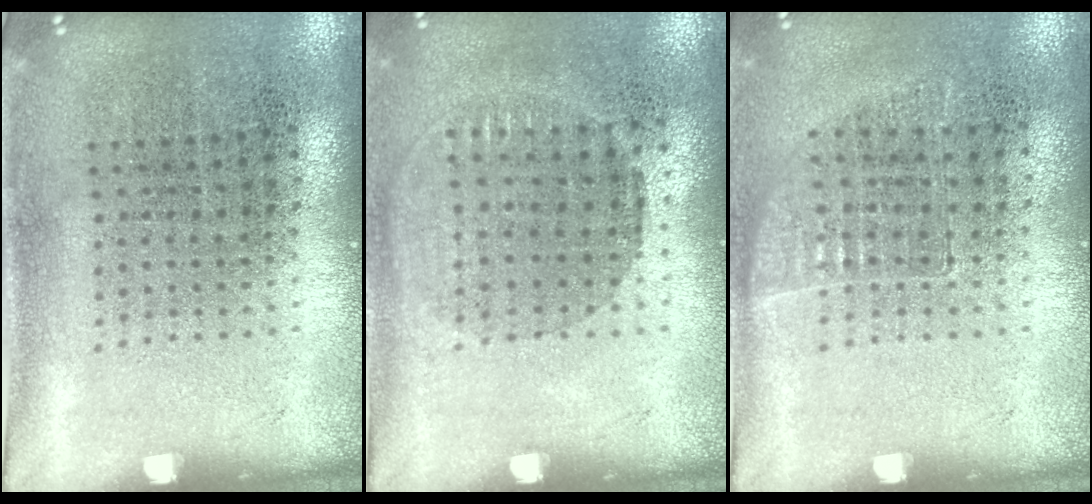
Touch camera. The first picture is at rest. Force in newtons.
{"total": 0.9, "press": 0.8, "slide": 0.4}
{"total": 0.7, "press": 0.7, "slide": 0.1}